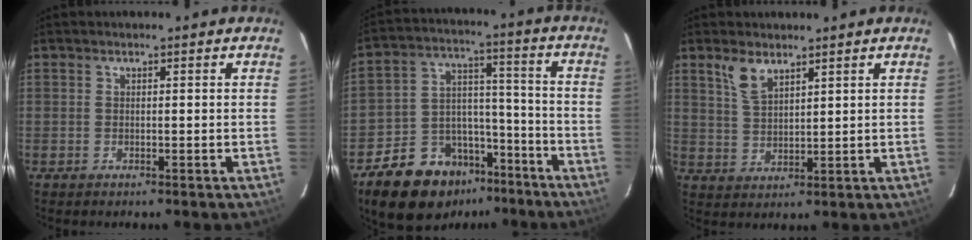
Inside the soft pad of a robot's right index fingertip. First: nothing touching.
{"total": 16.3, "force": [-11.1, 10.1, 6.4], "torque": [-0.140, 0.047, -0.162]}
{"total": 5.0, "force": [3.5, 2.0, 3.0], "torque": [-0.059, 0.002, 0.074]}